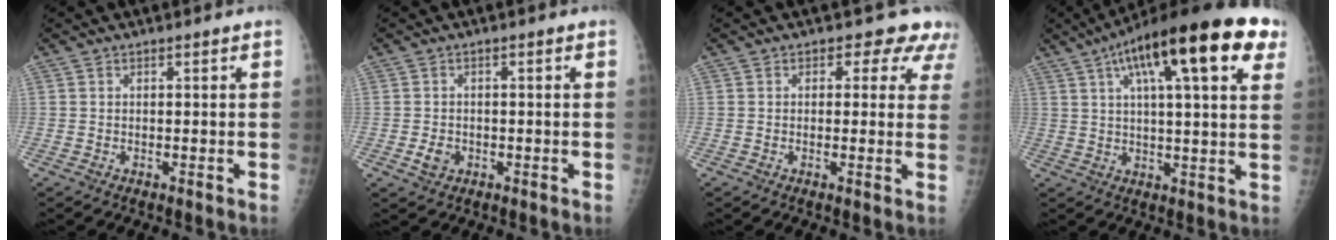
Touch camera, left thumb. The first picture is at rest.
{"total": 2.5, "force": [-0.9, 2.0, 1.3], "torque": [-0.016, 0.002, -0.011]}
{"total": 5.7, "force": [3.9, 3.7, 1.8], "torque": [0.022, -0.012, 0.025]}
{"total": 23.0, "force": [10.6, 5.9, 19.5], "torque": [-0.288, 0.013, 0.154]}